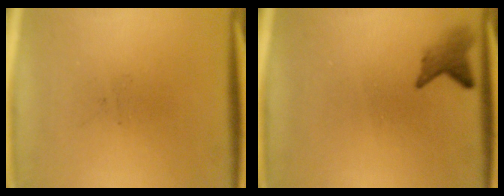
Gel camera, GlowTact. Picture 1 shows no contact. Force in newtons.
{"total": 2.4}